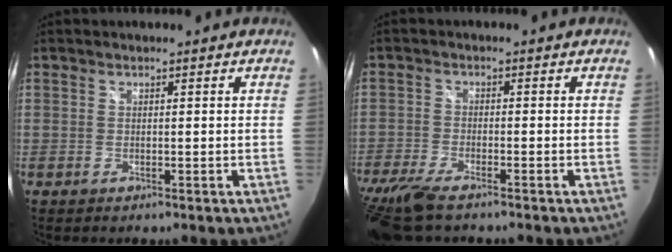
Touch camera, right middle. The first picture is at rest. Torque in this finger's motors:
{"motor_torque": [1.08, -1.06, 0.58, 0.21]}